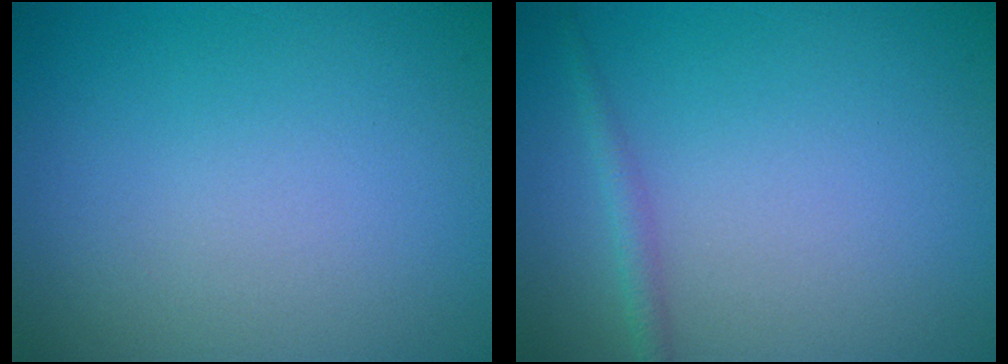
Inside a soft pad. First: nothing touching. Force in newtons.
{"total": 1.3, "press": 1.3, "slide": 0.1}